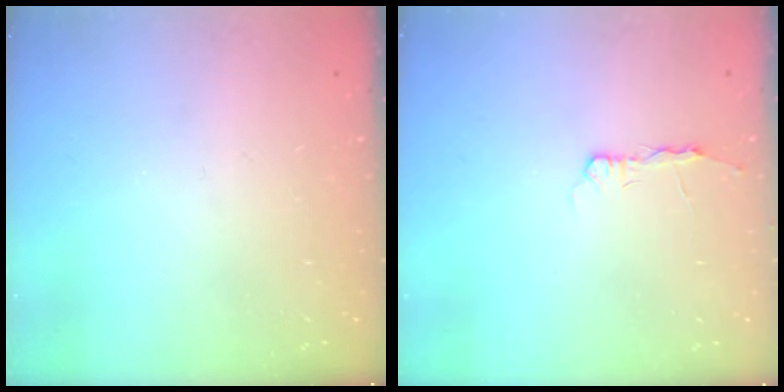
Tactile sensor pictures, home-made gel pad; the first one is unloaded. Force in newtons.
{"total": 3.4, "press": 3.3, "slide": 0.4}